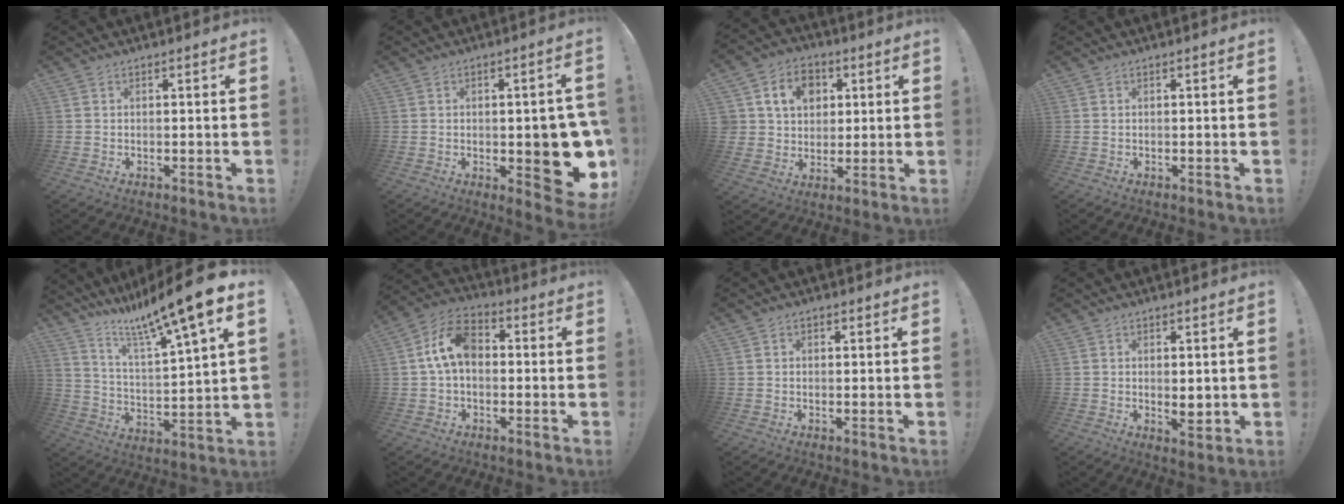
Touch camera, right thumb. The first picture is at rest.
{"total": 13.1, "force": [-2.4, 5.8, 11.5], "torque": [-0.118, -0.001, -0.026]}
{"total": 12.0, "force": [4.4, 9.9, 5.1], "torque": [-0.081, -0.009, 0.089]}
{"total": 0.0}
{"total": 14.4, "force": [10.9, 0.5, 9.3], "torque": [-0.163, -0.083, 0.170]}
{"total": 11.7, "force": [1.0, 7.8, 8.6], "torque": [-0.157, 0.015, 0.023]}
{"total": 1.1, "force": [0.3, 0.9, 0.6], "torque": [-0.005, 0.002, 0.005]}
{"total": 3.0, "force": [0.7, 1.7, 2.4], "torque": [-0.019, -0.008, 0.011]}